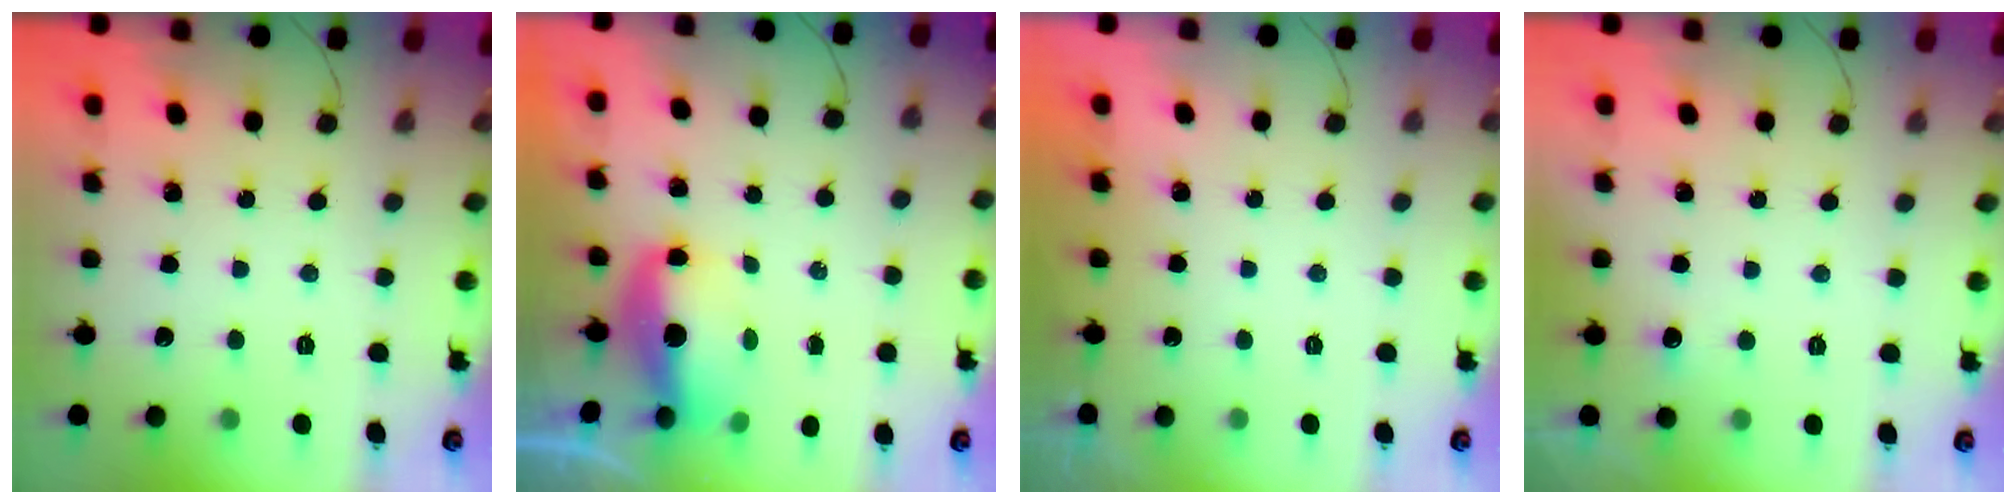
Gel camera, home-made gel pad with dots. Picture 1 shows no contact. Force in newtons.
{"total": 6.8, "press": 6.8, "slide": 0.8}
{"total": 1.8, "press": 0.1, "slide": 1.8}
{"total": 11.3, "press": 2.9, "slide": 10.9}